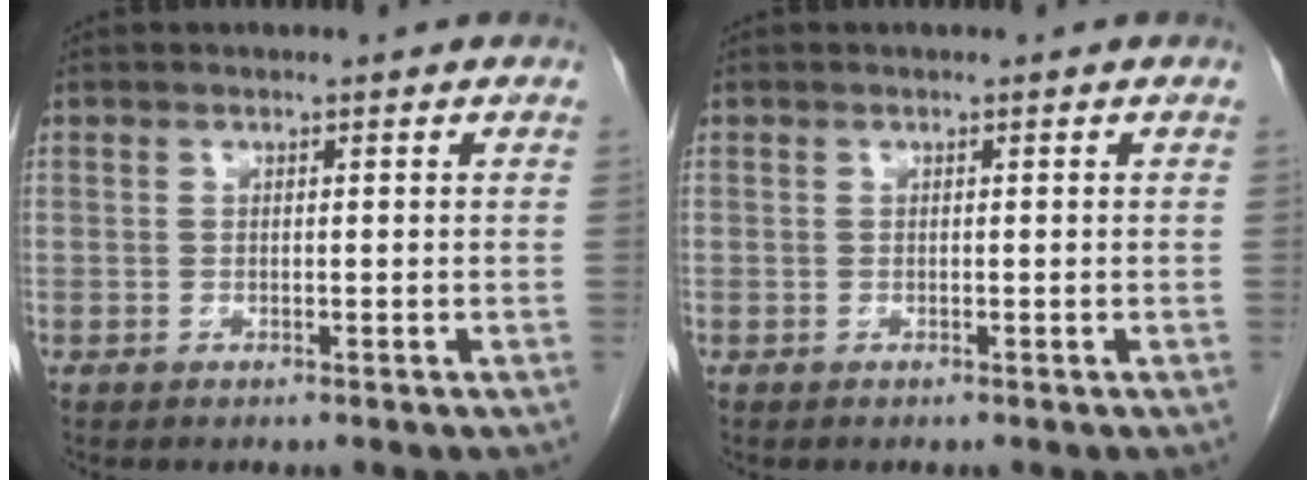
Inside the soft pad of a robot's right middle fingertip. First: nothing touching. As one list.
[{"total": 0.0}]